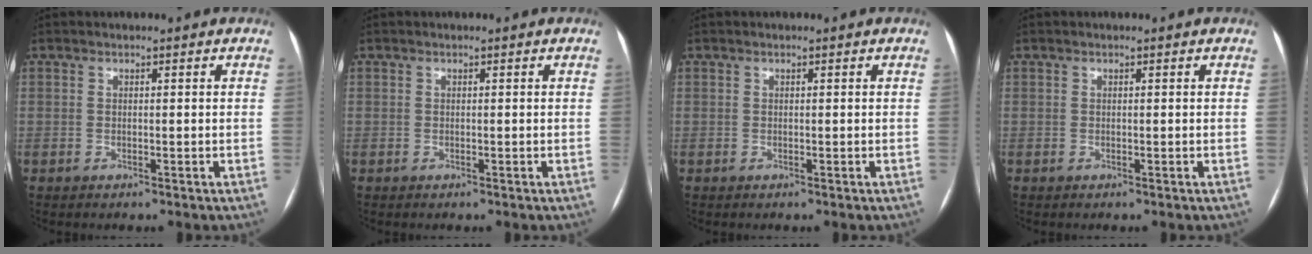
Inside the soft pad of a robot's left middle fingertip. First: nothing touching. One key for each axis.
{"total": 0.0}
{"total": 0.0}
{"total": 0.0}